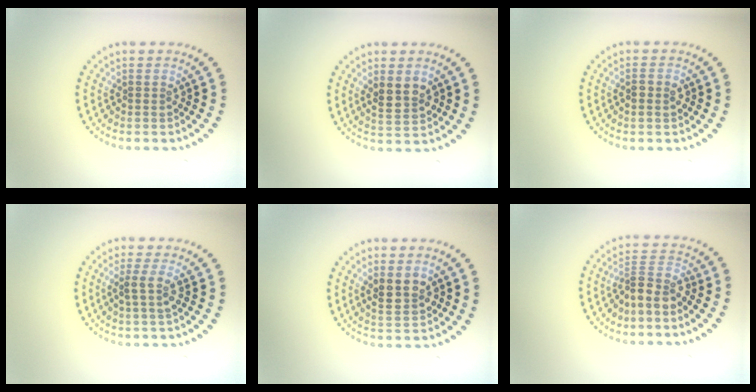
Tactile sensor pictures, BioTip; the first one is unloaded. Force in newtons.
{"total": 2.9, "press": 2.8, "slide": 0.5}
{"total": 1.4, "press": 1.4, "slide": 0.5}
{"total": 1.9, "press": 1.5, "slide": 1.2}
{"total": 2.9, "press": 2.8, "slide": 0.5}
{"total": 2.9, "press": 2.2, "slide": 1.9}